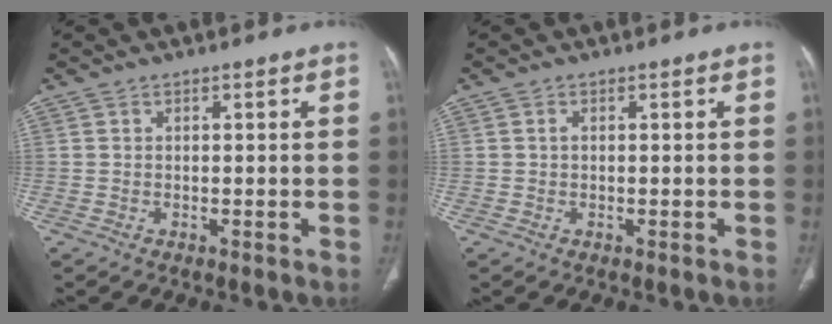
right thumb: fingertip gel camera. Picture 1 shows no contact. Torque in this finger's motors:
{"motor_torque": [-0.58, -0.04, -0.09, 0.13, 0.04]}